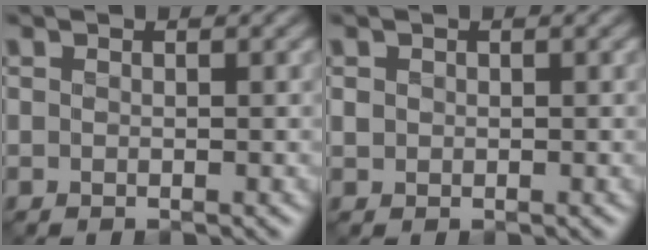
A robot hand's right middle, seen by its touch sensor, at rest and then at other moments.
{"total": 0.6, "force": [0.1, 0.6, 0.1], "torque": [0.000, -0.003, 0.004]}